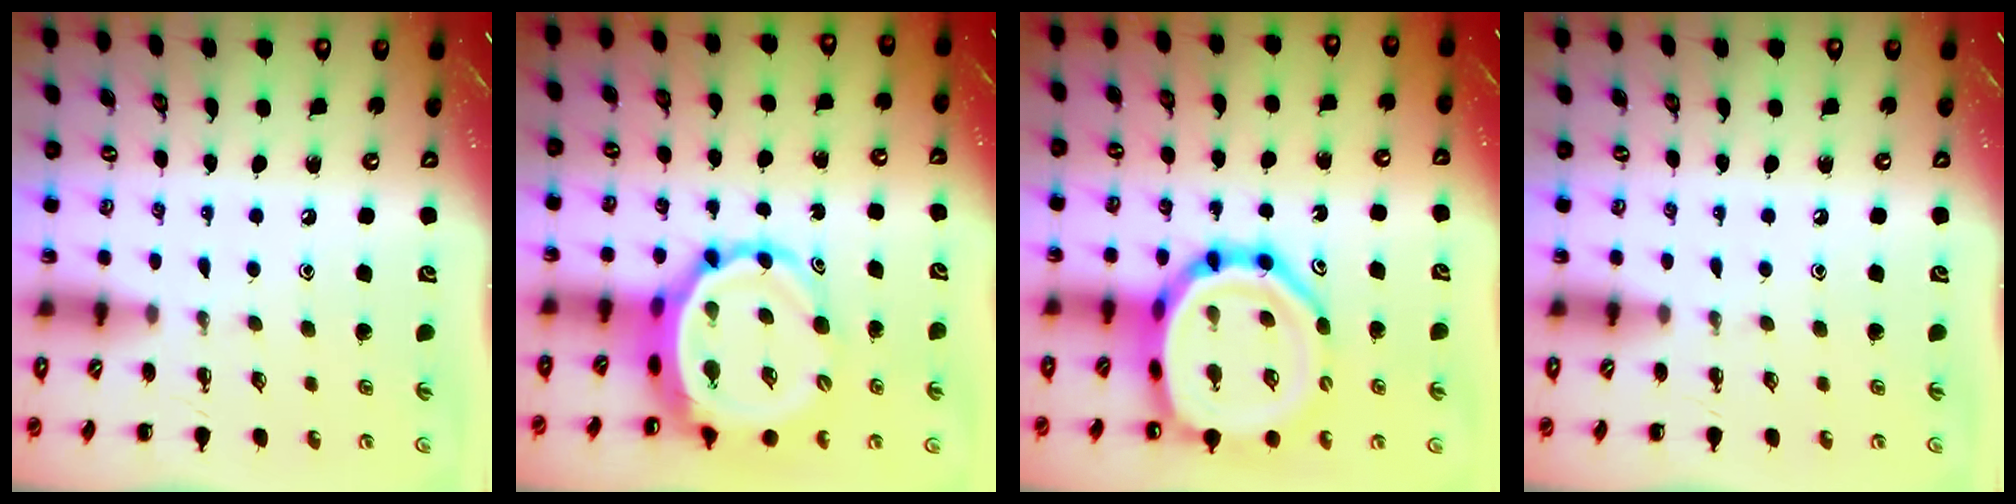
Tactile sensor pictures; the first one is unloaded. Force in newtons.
{"total": 9.0, "press": 8.6, "slide": 2.4}
{"total": 22.1, "press": 21.6, "slide": 4.2}
{"total": 0.0}